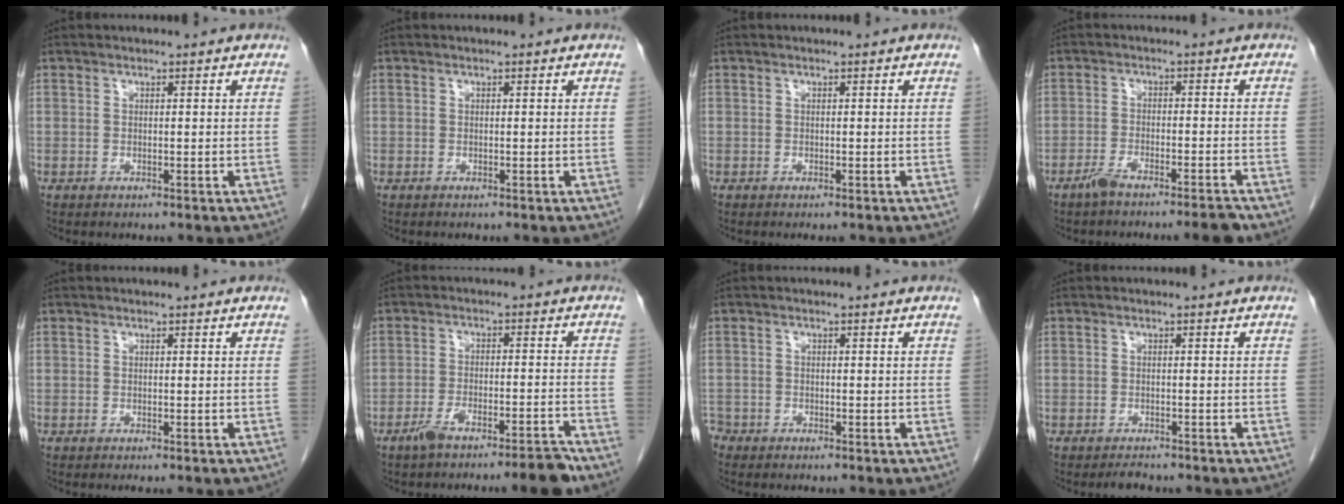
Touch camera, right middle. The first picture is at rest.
{"total": 0.0}
{"total": 0.6, "force": [-0.5, 0.0, 0.3], "torque": [-0.011, -0.004, -0.006]}
{"total": 4.9, "force": [-4.1, -0.2, 2.7], "torque": [-0.042, -0.001, -0.072]}
{"total": 0.5, "force": [-0.4, -0.1, 0.3], "torque": [-0.009, -0.004, -0.005]}
{"total": 6.6, "force": [-5.3, 0.2, 3.9], "torque": [-0.061, 0.003, -0.089]}
{"total": 2.1, "force": [-1.8, 1.1, 0.1], "torque": [-0.001, 0.002, -0.033]}
{"total": 1.5, "force": [-1.4, 0.3, 0.4], "torque": [-0.015, -0.006, -0.018]}